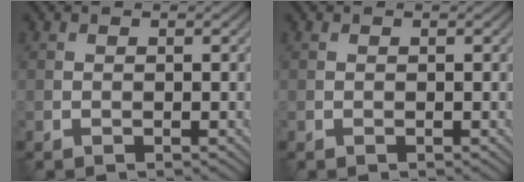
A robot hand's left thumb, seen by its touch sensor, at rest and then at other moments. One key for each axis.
{"total": 0.0}